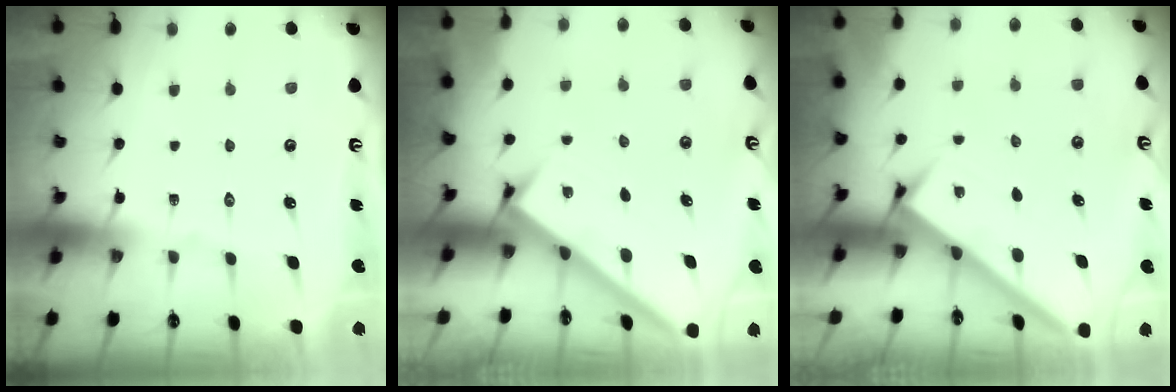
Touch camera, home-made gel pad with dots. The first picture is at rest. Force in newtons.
{"total": 2.5, "press": 2.5, "slide": 0.3}
{"total": 3.0, "press": 3.0, "slide": 0.1}